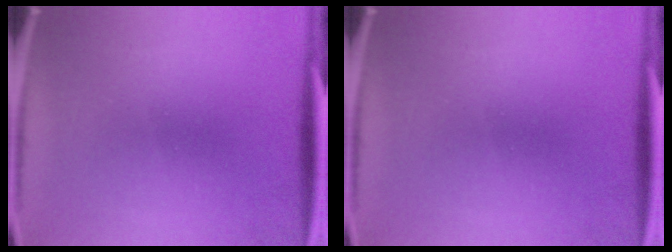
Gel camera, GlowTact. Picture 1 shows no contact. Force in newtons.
{"total": 0.0}